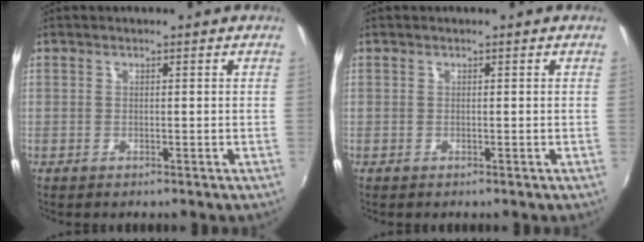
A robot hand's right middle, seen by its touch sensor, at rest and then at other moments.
{"total": 0.0}